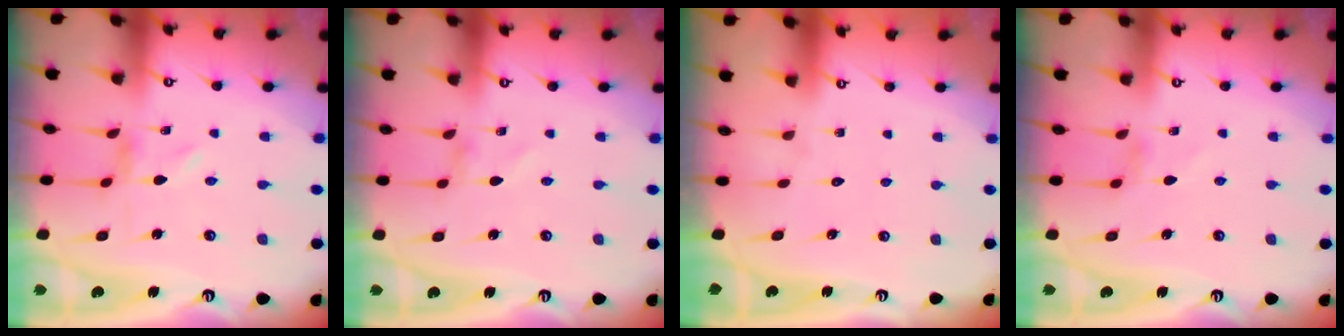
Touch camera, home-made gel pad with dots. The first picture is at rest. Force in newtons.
{"total": 1.1, "press": 1.1, "slide": 0.1}
{"total": 1.6, "press": 1.6, "slide": 0.2}
{"total": 2.1, "press": 2.1, "slide": 0.4}